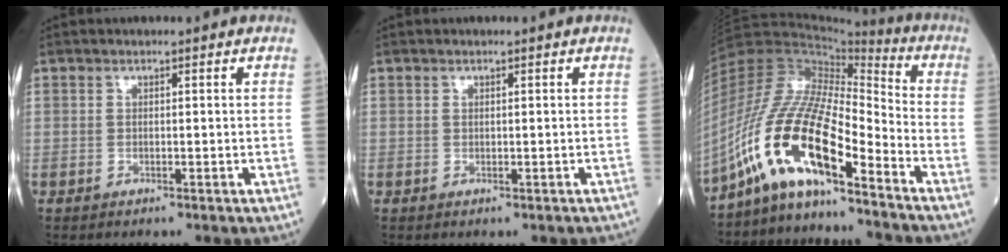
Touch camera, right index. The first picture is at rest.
{"total": 0.0}
{"total": 15.5, "force": [-9.8, 3.1, 11.6], "torque": [-0.237, 0.015, -0.181]}